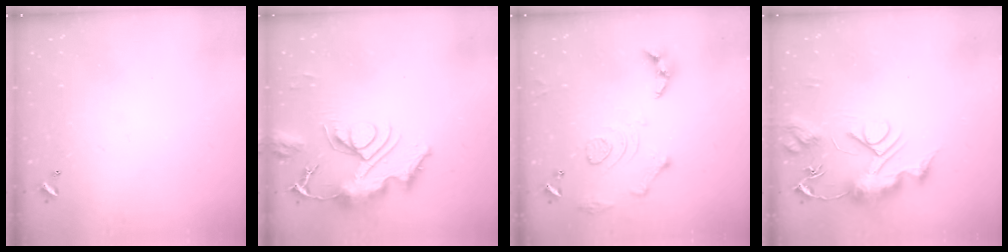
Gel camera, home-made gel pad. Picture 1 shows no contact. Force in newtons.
{"total": 12.9, "press": 12.8, "slide": 1.4}
{"total": 13.7, "press": 13.6, "slide": 1.4}
{"total": 10.7, "press": 10.7, "slide": 1.1}